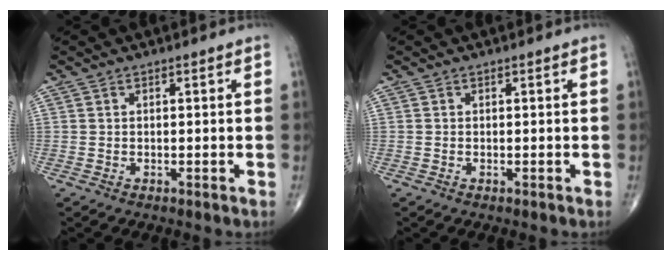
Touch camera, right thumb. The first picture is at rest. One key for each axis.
{"total": 0.0}